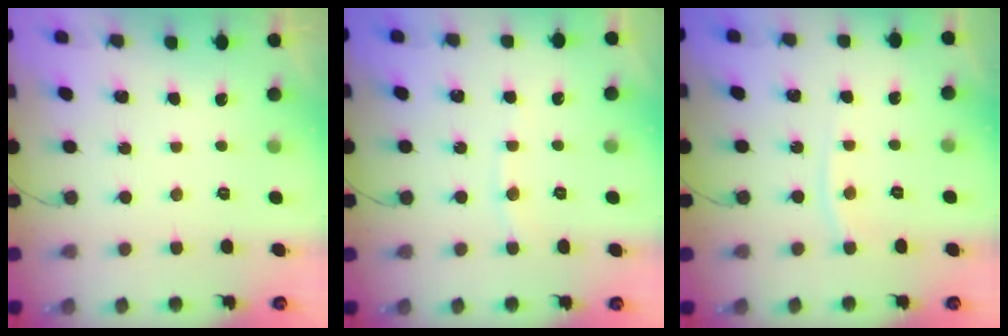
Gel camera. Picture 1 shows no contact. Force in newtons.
{"total": 4.6, "press": 4.5, "slide": 0.7}
{"total": 4.3, "press": 4.3, "slide": 0.2}